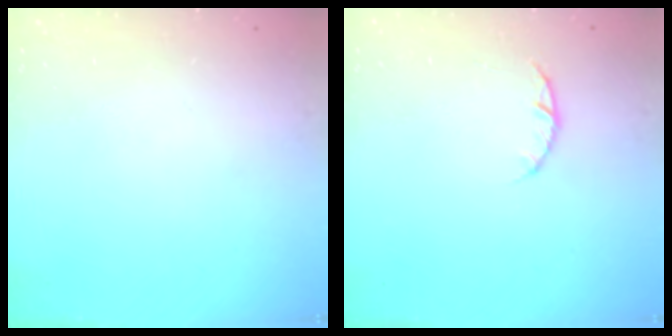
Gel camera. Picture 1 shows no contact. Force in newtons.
{"total": 3.0, "press": 3.0, "slide": 0.4}